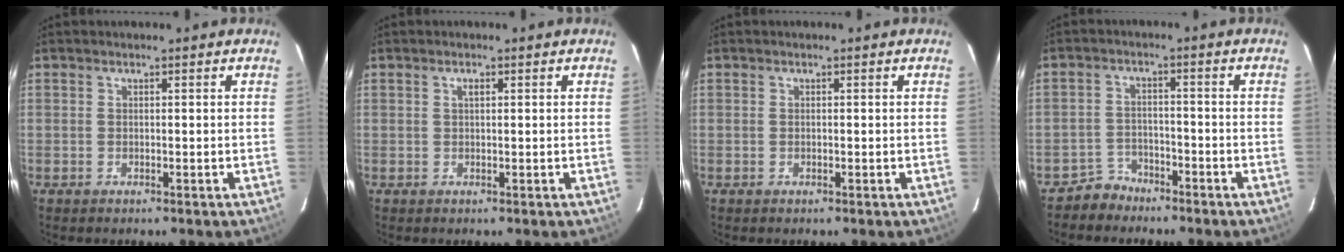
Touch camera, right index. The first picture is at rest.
{"total": 0.9, "force": [0.3, 0.4, 0.7], "torque": [-0.013, 0.005, 0.005]}
{"total": 0.0}
{"total": 3.6, "force": [-2.9, 2.0, 0.0], "torque": [-0.006, 0.013, -0.053]}